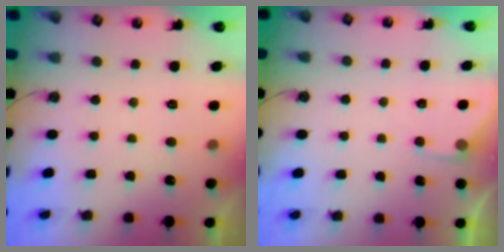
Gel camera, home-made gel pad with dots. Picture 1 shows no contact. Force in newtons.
{"total": 1.9, "press": 1.9, "slide": 0.3}